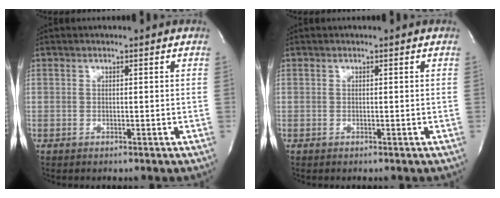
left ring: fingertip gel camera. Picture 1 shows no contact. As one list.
[{"total": 0.0}]